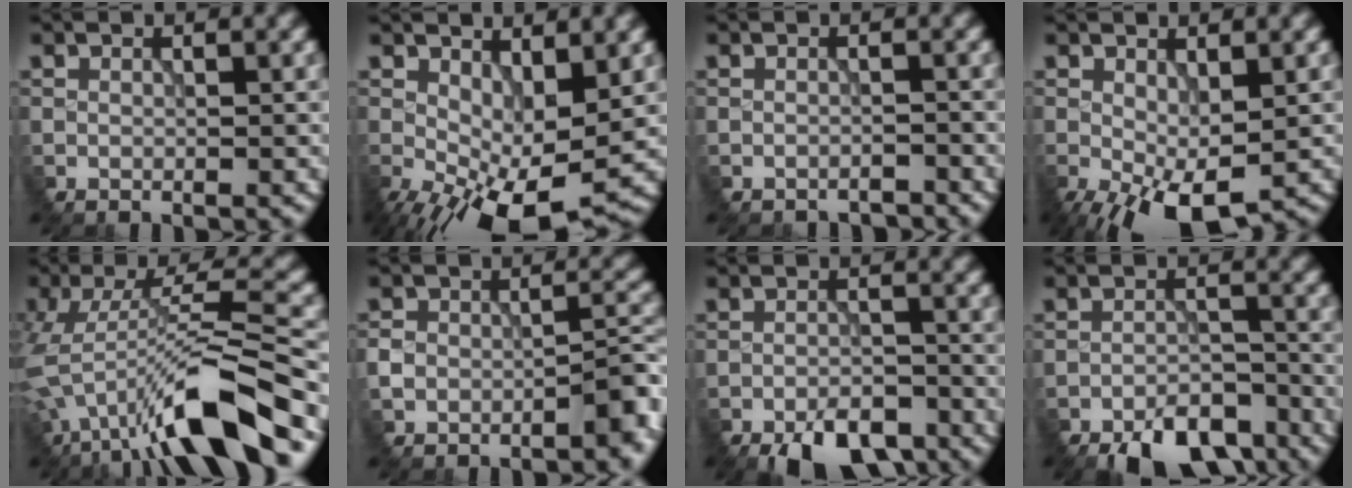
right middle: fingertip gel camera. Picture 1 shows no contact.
{"total": 9.4, "force": [-2.4, 4.0, 8.1], "torque": [-0.134, -0.013, -0.038]}
{"total": 2.3, "force": [-2.3, 0.2, -0.1], "torque": [0.007, -0.011, -0.034]}
{"total": 6.8, "force": [-2.9, 2.7, 5.5], "torque": [-0.105, -0.016, -0.038]}
{"total": 10.4, "force": [-5.4, 2.0, 8.6], "torque": [-0.147, 0.013, -0.098]}
{"total": 5.5, "force": [-3.2, 3.1, 3.2], "torque": [-0.037, 0.002, -0.067]}
{"total": 7.2, "force": [-5.6, 2.5, 3.7], "torque": [-0.043, -0.014, -0.089]}
{"total": 8.1, "force": [-6.7, 2.7, 3.8], "torque": [-0.040, -0.012, -0.102]}